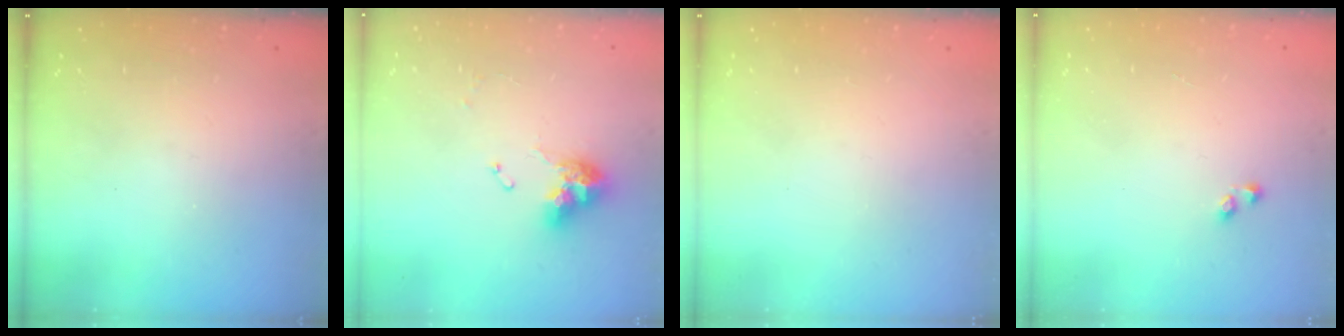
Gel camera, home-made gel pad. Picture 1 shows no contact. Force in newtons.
{"total": 9.9, "press": 9.9, "slide": 1.0}
{"total": 0.0}
{"total": 0.9, "press": 0.8, "slide": 0.5}